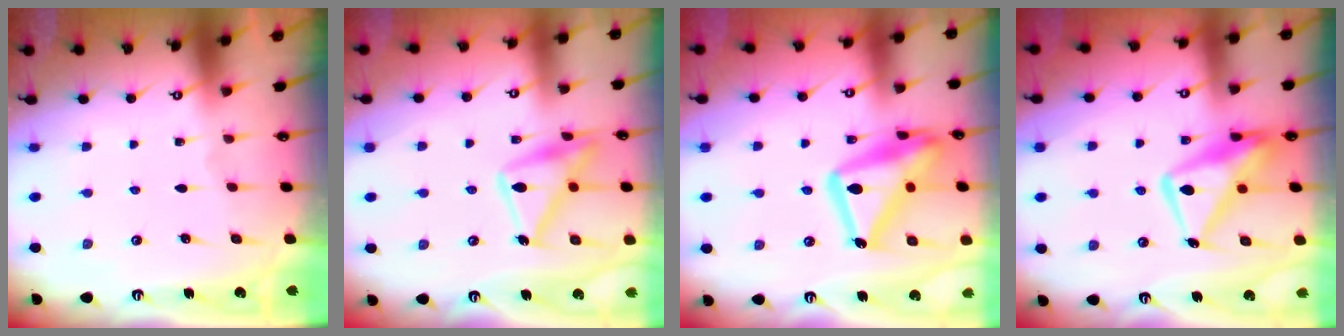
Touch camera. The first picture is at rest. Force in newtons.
{"total": 17.1, "press": 17.1, "slide": 1.2}
{"total": 20.4, "press": 20.4, "slide": 1.4}
{"total": 15.2, "press": 15.1, "slide": 1.4}